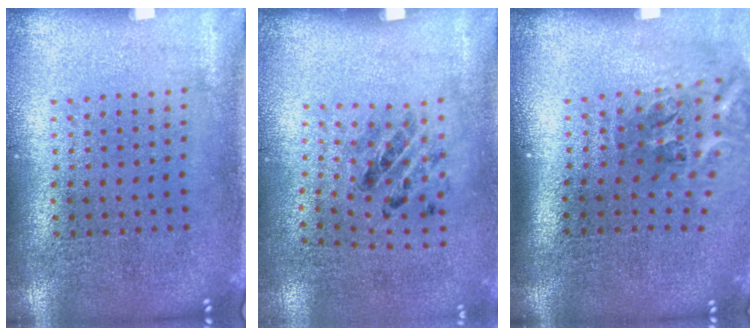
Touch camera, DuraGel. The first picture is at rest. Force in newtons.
{"total": 1.3, "press": 0.6, "slide": 1.2}
{"total": 2.4, "press": 1.6, "slide": 1.8}